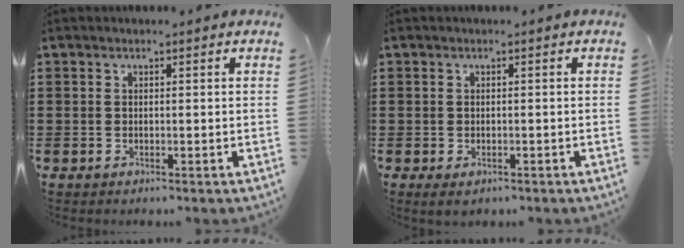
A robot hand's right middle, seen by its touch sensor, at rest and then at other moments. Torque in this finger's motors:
{"motor_torque": [1.07, 0.40, 0.37, 0.08]}